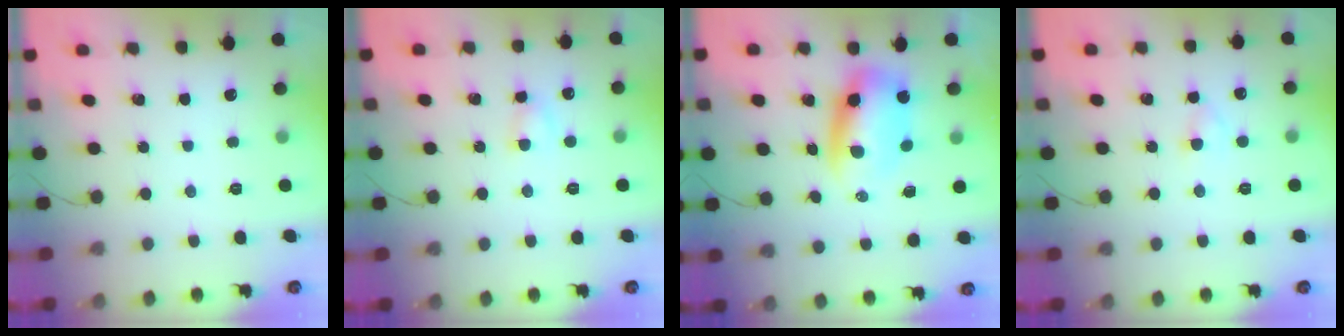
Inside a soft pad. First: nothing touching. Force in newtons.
{"total": 3.2, "press": 3.0, "slide": 1.1}
{"total": 8.0, "press": 7.7, "slide": 2.1}
{"total": 3.0, "press": 2.7, "slide": 1.3}